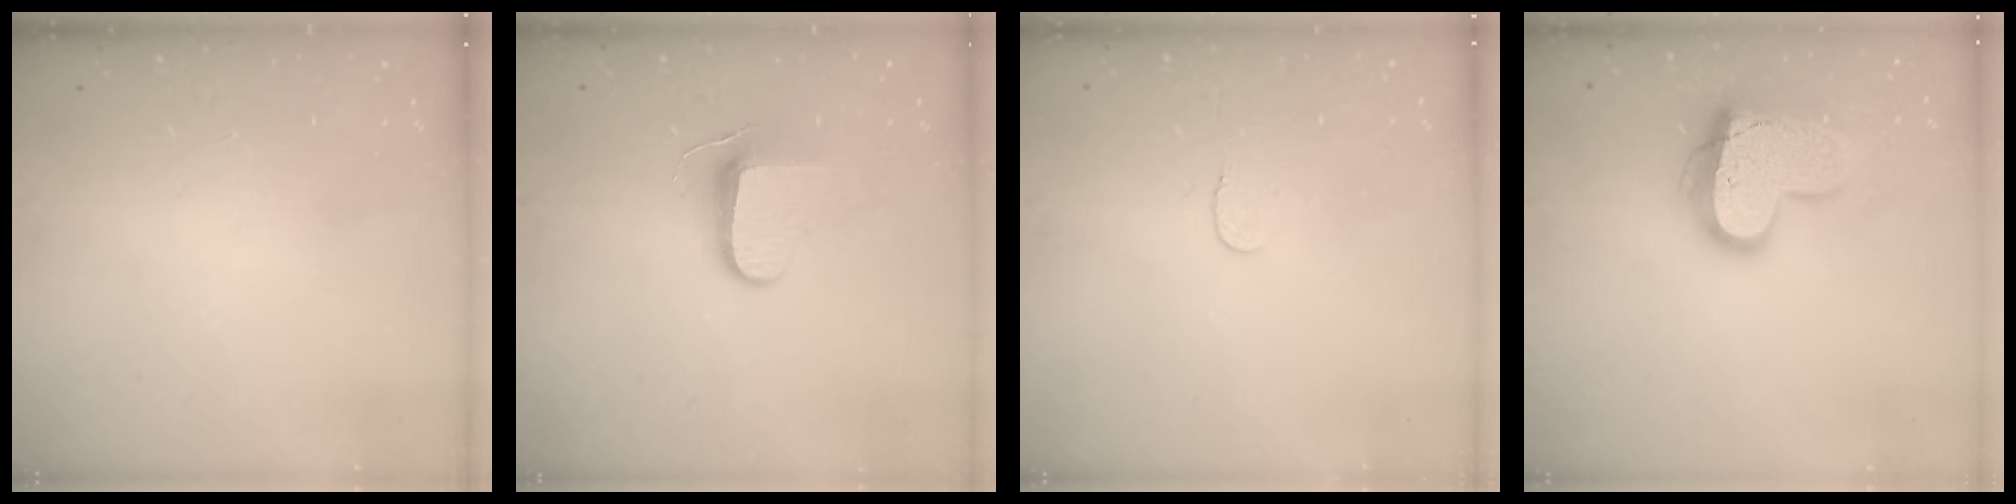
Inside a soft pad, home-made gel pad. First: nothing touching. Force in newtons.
{"total": 9.3, "press": 9.2, "slide": 1.5}
{"total": 3.5, "press": 3.5, "slide": 0.4}
{"total": 16.8, "press": 16.7, "slide": 1.5}